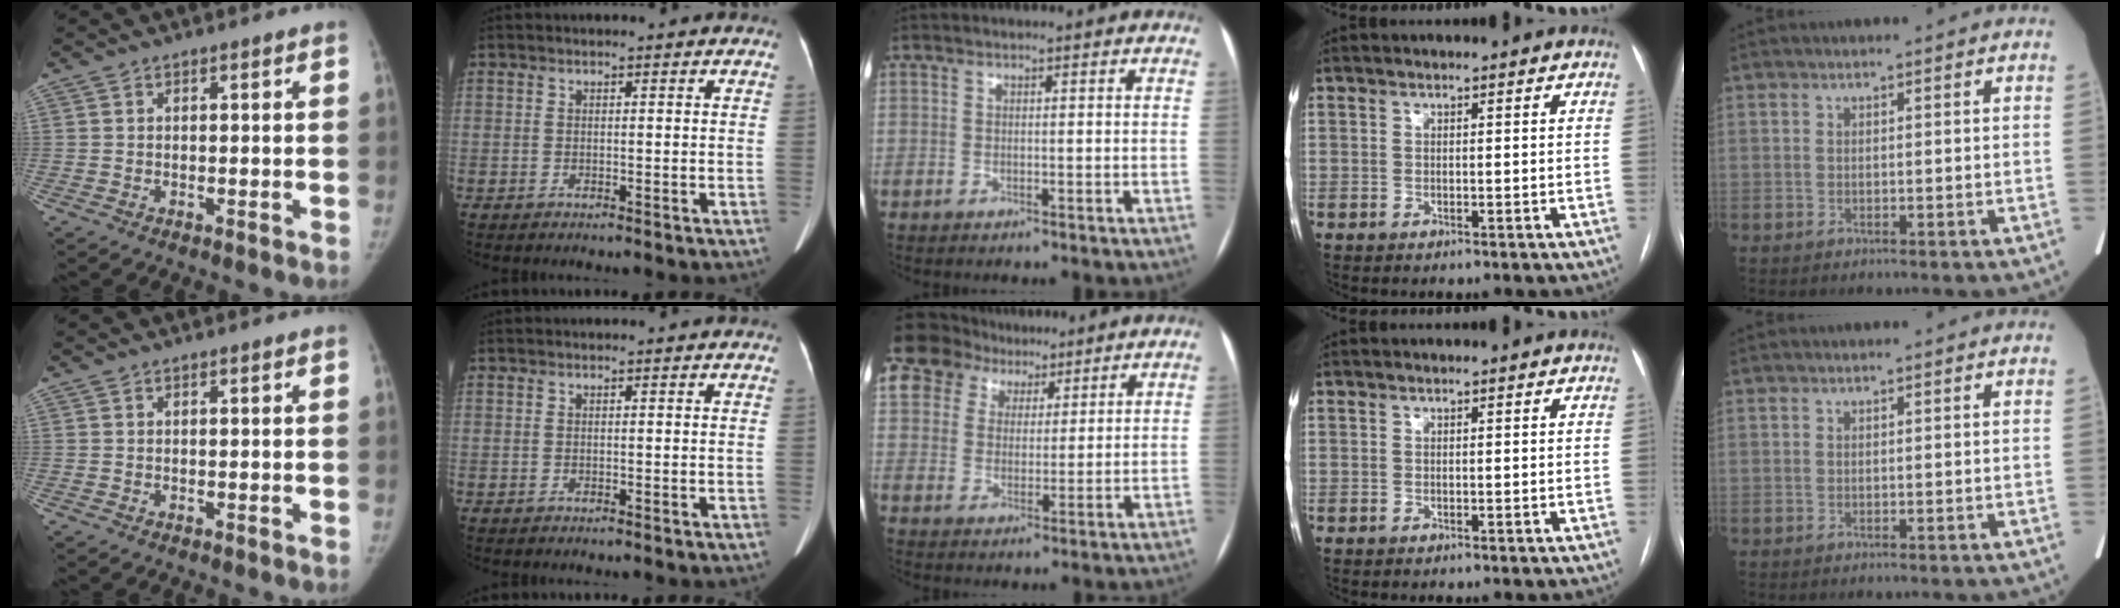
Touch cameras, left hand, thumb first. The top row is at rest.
{"middle": {"total": 11.5, "force": [7.8, 7.8, 3.4], "torque": [-0.087, 0.044, 0.145]}}